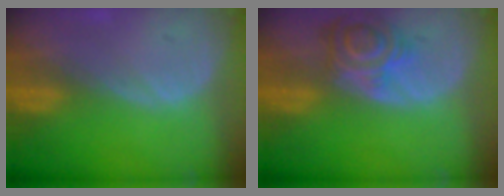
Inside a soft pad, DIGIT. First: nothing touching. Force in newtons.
{"total": 6.7, "press": 6.5, "slide": 1.6}